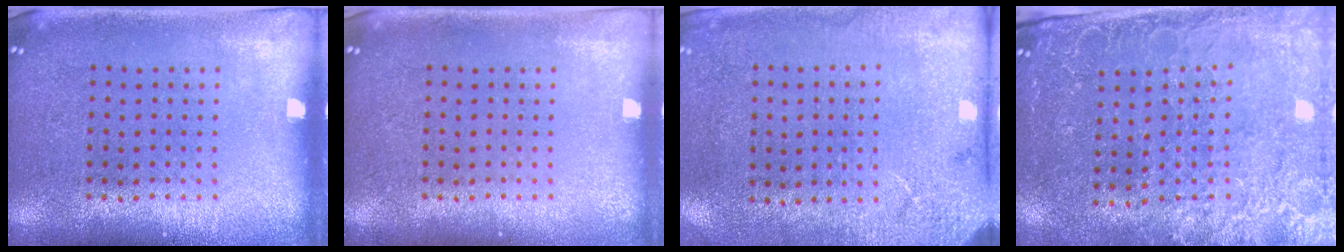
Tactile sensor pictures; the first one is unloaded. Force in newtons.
{"total": 0.0}
{"total": 2.6, "press": 2.1, "slide": 1.5}
{"total": 2.9, "press": 2.8, "slide": 0.8}